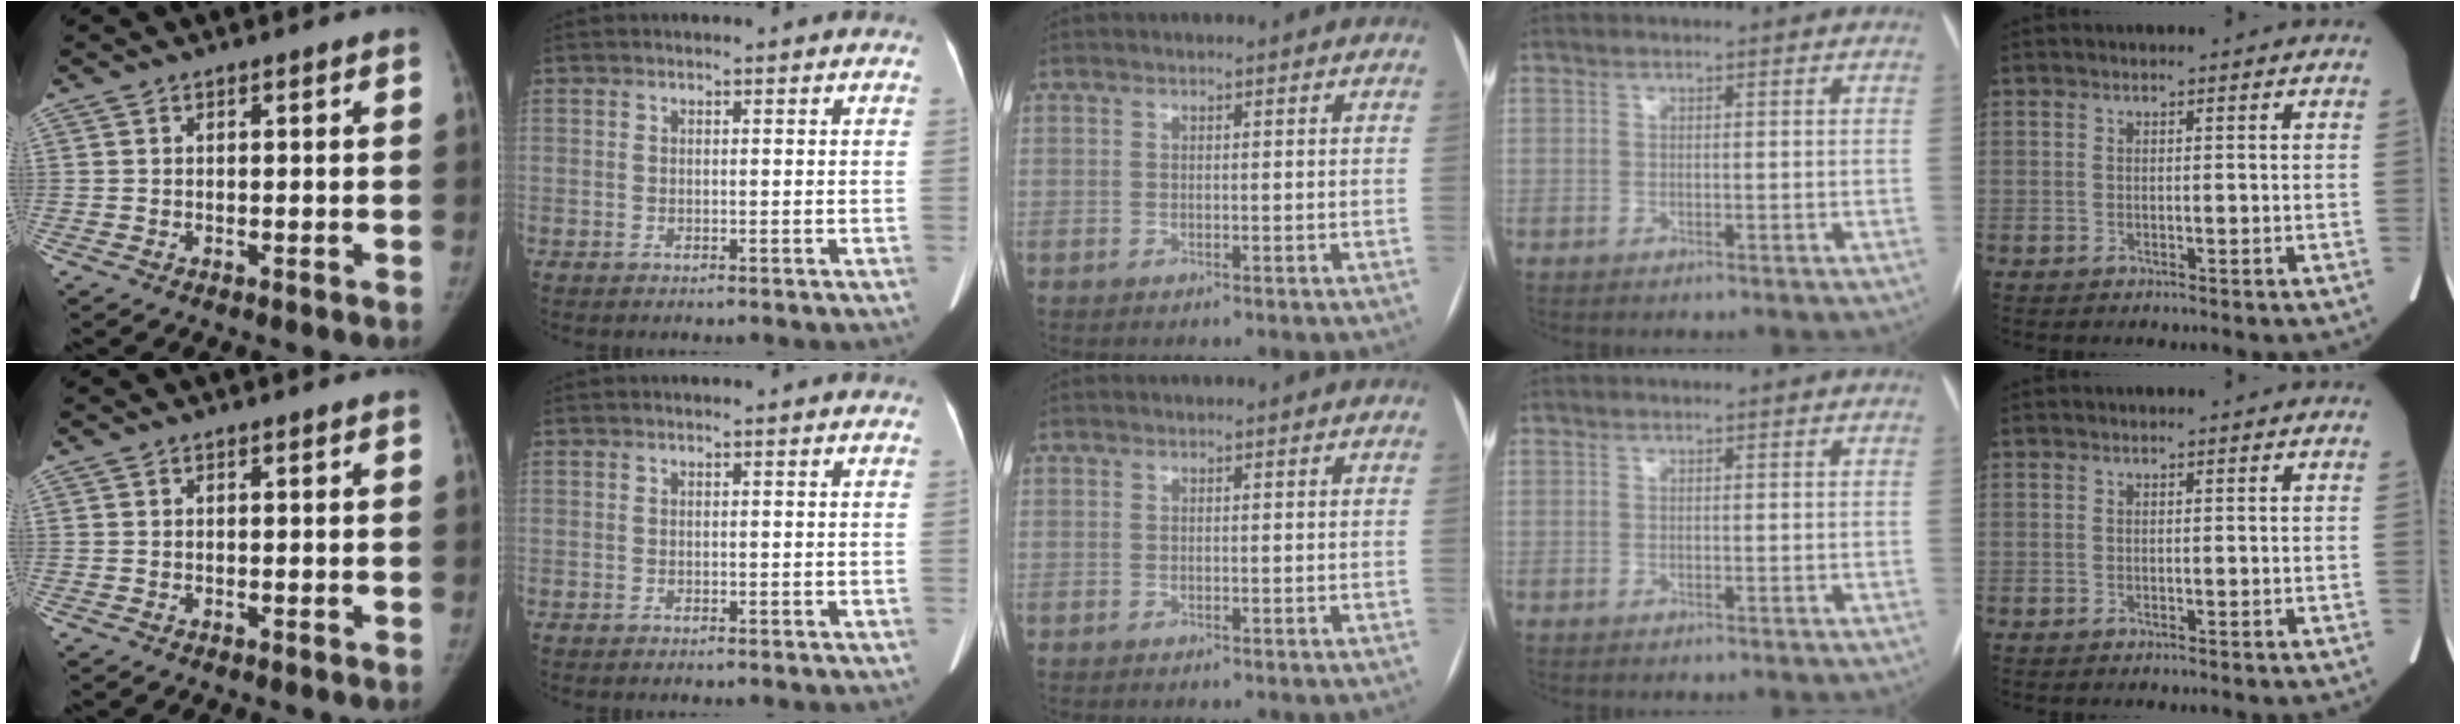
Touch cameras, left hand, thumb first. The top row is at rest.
{}